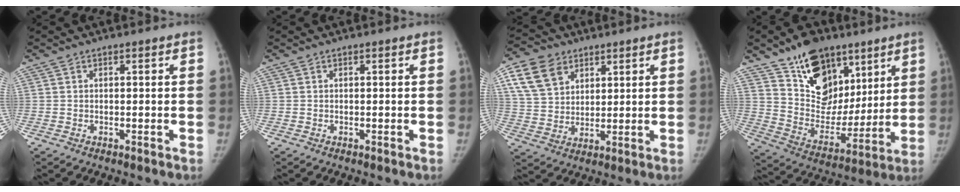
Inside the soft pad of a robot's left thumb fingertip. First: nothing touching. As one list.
[{"total": 0.0}, {"total": 11.5, "force": [5.5, 8.3, 5.7], "torque": [-0.087, -0.010, 0.110]}, {"total": 19.0, "force": [12.0, 11.9, 8.7], "torque": [-0.089, -0.065, 0.212]}]